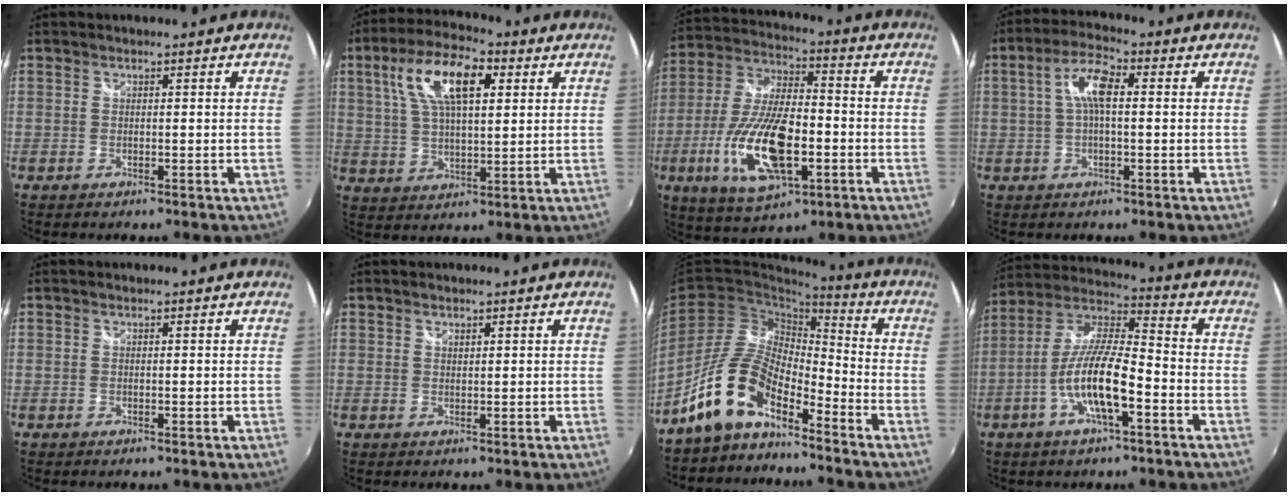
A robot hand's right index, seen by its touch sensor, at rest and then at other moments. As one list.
[{"total": 13.4, "force": [4.9, 5.6, 11.2], "torque": [-0.210, 0.026, 0.086]}, {"total": 18.3, "force": [-5.6, 7.4, 15.8], "torque": [-0.332, -0.019, -0.096]}, {"total": 6.7, "force": [0.7, 2.3, 6.2], "torque": [-0.122, 0.016, 0.012]}, {"total": 0.0}, {"total": 0.7, "force": [0.6, 0.3, 0.2], "torque": [-0.002, 0.000, 0.011]}, {"total": 11.7, "force": [-8.5, 4.3, 6.9], "torque": [-0.146, 0.022, -0.169]}, {"total": 12.9, "force": [-5.0, 3.0, 11.5], "torque": [-0.231, -0.001, -0.096]}]